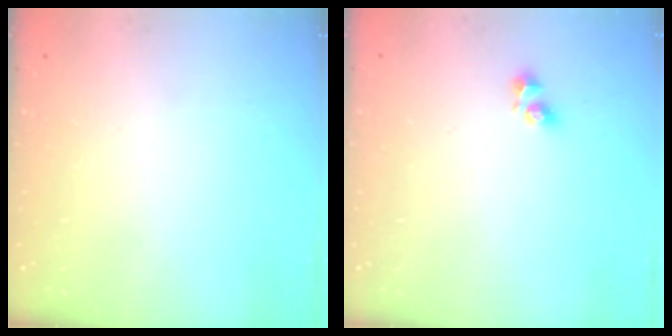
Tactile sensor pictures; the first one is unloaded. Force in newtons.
{"total": 4.6, "press": 4.6, "slide": 0.3}